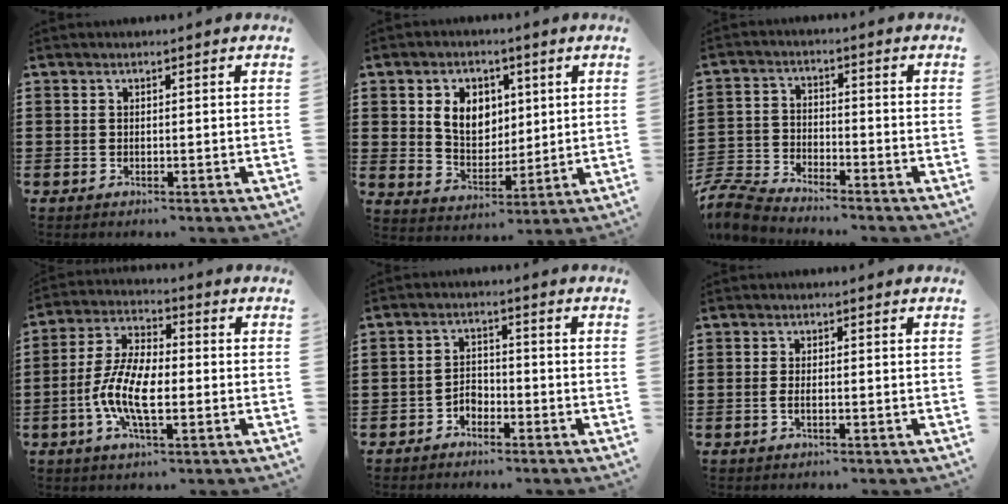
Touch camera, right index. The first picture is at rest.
{"total": 7.0, "force": [2.0, 5.5, 3.8], "torque": [-0.081, 0.013, 0.031]}
{"total": 5.6, "force": [-5.5, 0.6, 1.0], "torque": [-0.052, -0.006, -0.117]}
{"total": 9.9, "force": [-2.6, 3.8, 8.8], "torque": [-0.208, -0.015, -0.057]}
{"total": 2.5, "force": [-1.9, 1.4, 0.8], "torque": [-0.021, 0.005, -0.041]}
{"total": 1.2, "force": [-0.4, 0.2, 1.1], "torque": [-0.022, -0.003, -0.006]}